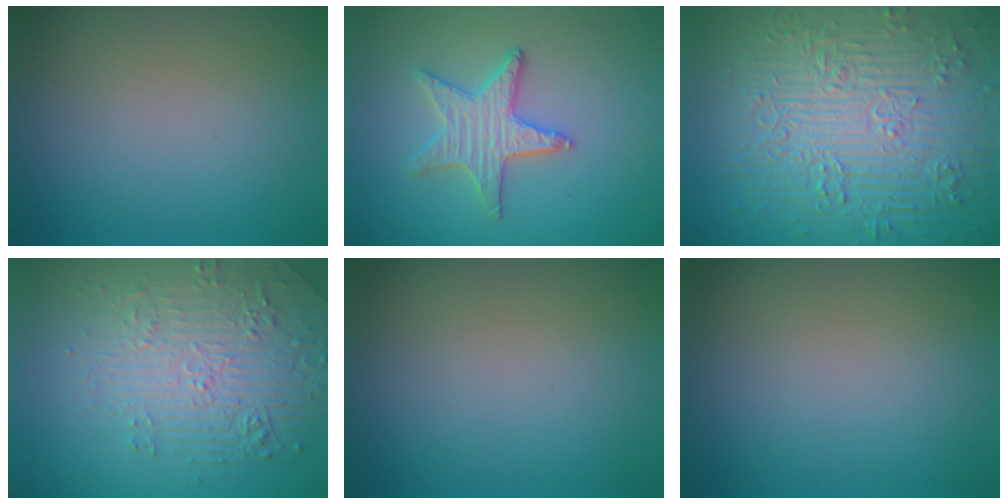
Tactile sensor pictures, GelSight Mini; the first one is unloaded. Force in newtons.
{"total": 3.3, "press": 3.3, "slide": 0.3}
{"total": 11.0, "press": 7.3, "slide": 8.2}
{"total": 4.5, "press": 4.1, "slide": 1.8}
{"total": 0.0}
{"total": 0.0}